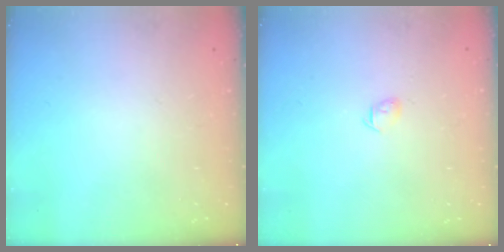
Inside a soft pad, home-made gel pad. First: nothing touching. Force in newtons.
{"total": 3.1, "press": 3.0, "slide": 0.8}